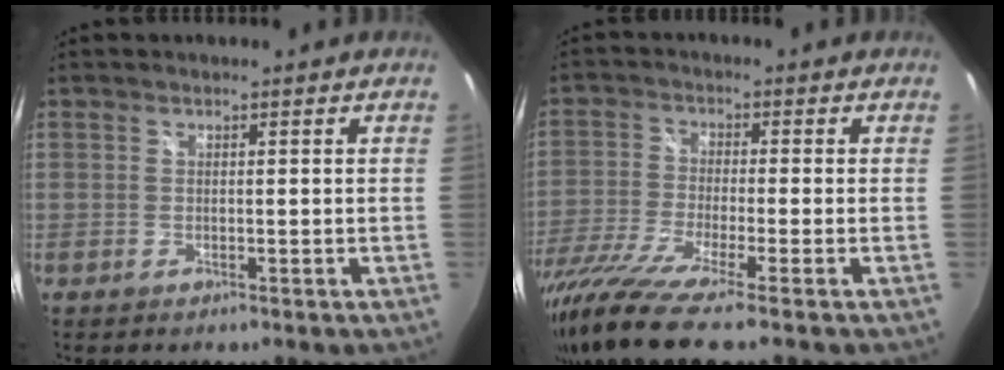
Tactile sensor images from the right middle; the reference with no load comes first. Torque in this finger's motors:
{"motor_torque": [1.15, -0.99, 0.46, 0.21]}